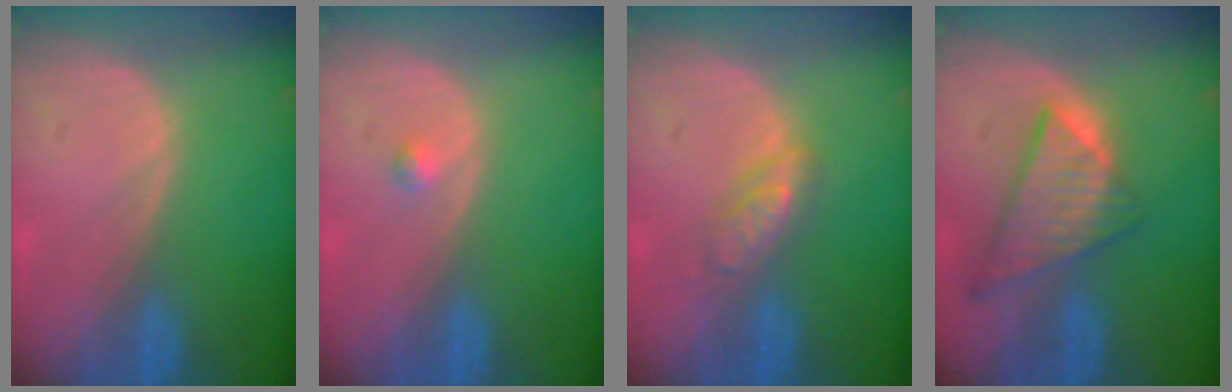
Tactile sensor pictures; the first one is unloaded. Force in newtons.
{"total": 0.8, "press": 0.8, "slide": 0.1}
{"total": 3.8, "press": 3.7, "slide": 0.3}
{"total": 8.7, "press": 7.5, "slide": 4.5}